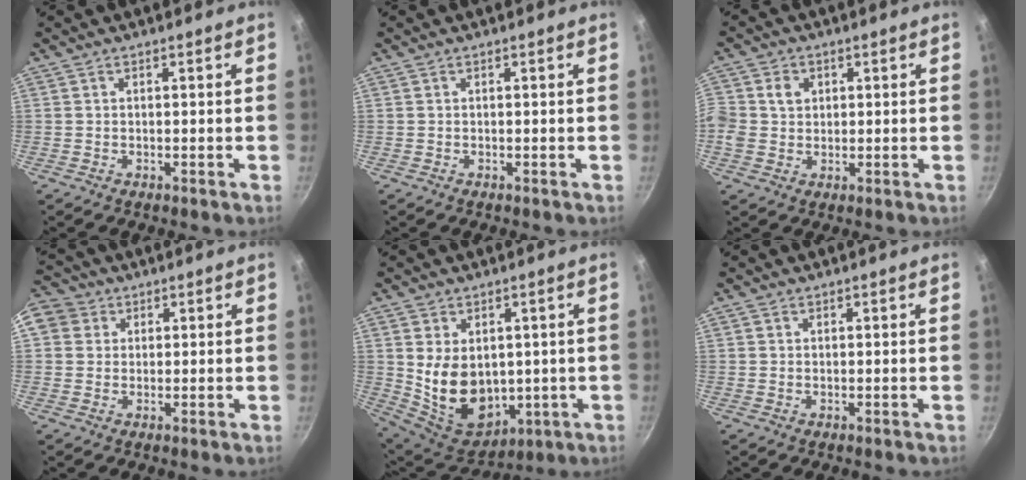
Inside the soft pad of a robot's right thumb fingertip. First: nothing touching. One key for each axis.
{"total": 0.0}
{"total": 6.2, "fx": 0.9, "fy": 5.6, "fz": 2.7, "tx": -0.045, "ty": 0.006, "tz": 0.006}
{"total": 8.8, "fx": 2.9, "fy": 7.8, "fz": 3.2, "tx": -0.054, "ty": 0.017, "tz": 0.043}
{"total": 14.1, "fx": 1.2, "fy": 10.1, "fz": 9.7, "tx": -0.140, "ty": -0.032, "tz": 0.055}
{"total": 0.8, "fx": 0.5, "fy": 0.6, "fz": 0.2, "tx": -0.001, "ty": -0.002, "tz": 0.008}